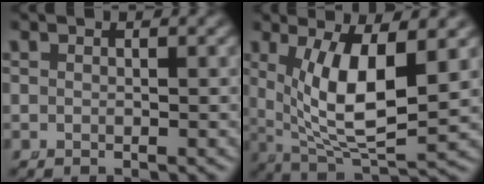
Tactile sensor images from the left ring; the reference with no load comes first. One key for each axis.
{"total": 9.2, "fx": 1.1, "fy": 4.6, "fz": 7.9, "tx": -0.158, "ty": -0.031, "tz": 0.042}